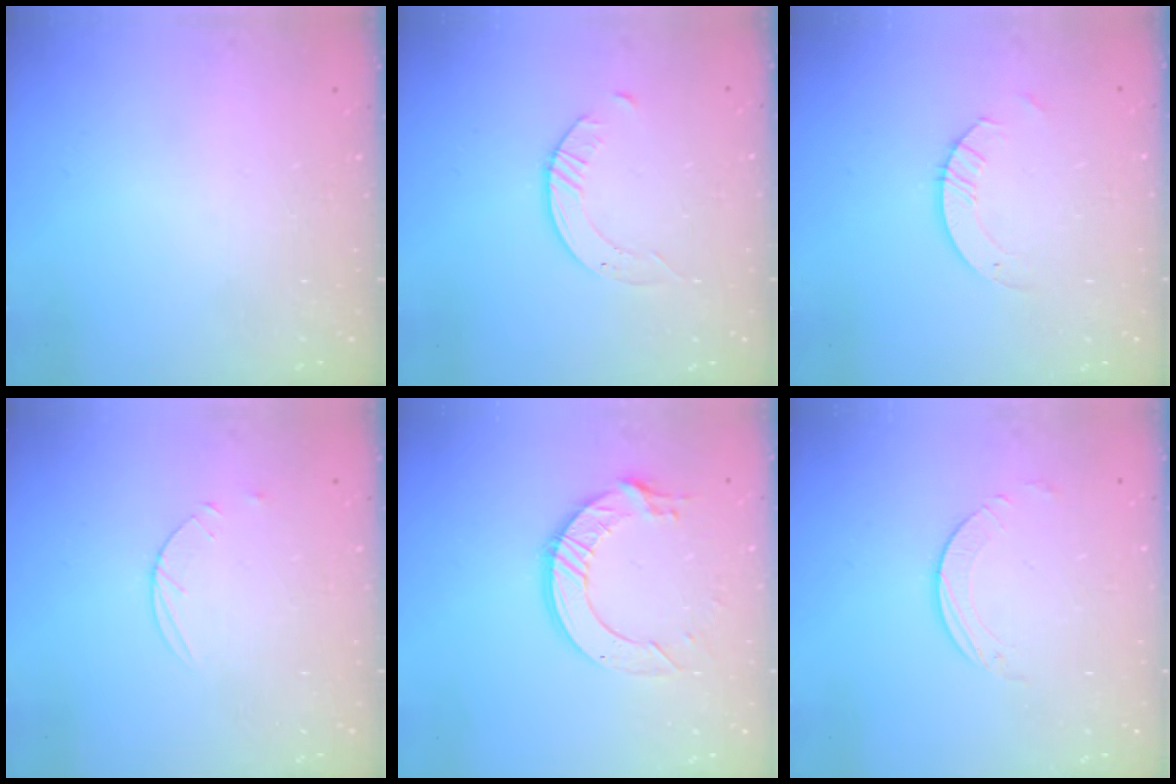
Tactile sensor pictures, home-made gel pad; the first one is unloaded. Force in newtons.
{"total": 2.7, "press": 2.7, "slide": 0.3}
{"total": 3.5, "press": 3.5, "slide": 0.3}
{"total": 3.6, "press": 3.6, "slide": 0.5}
{"total": 11.8, "press": 11.8, "slide": 1.1}
{"total": 1.7, "press": 1.7, "slide": 0.2}